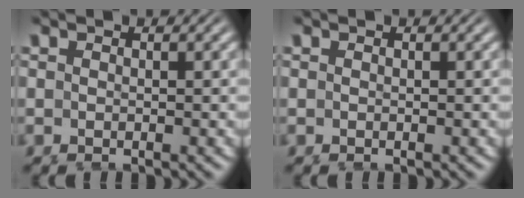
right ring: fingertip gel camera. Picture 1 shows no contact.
{"total": 0.0}